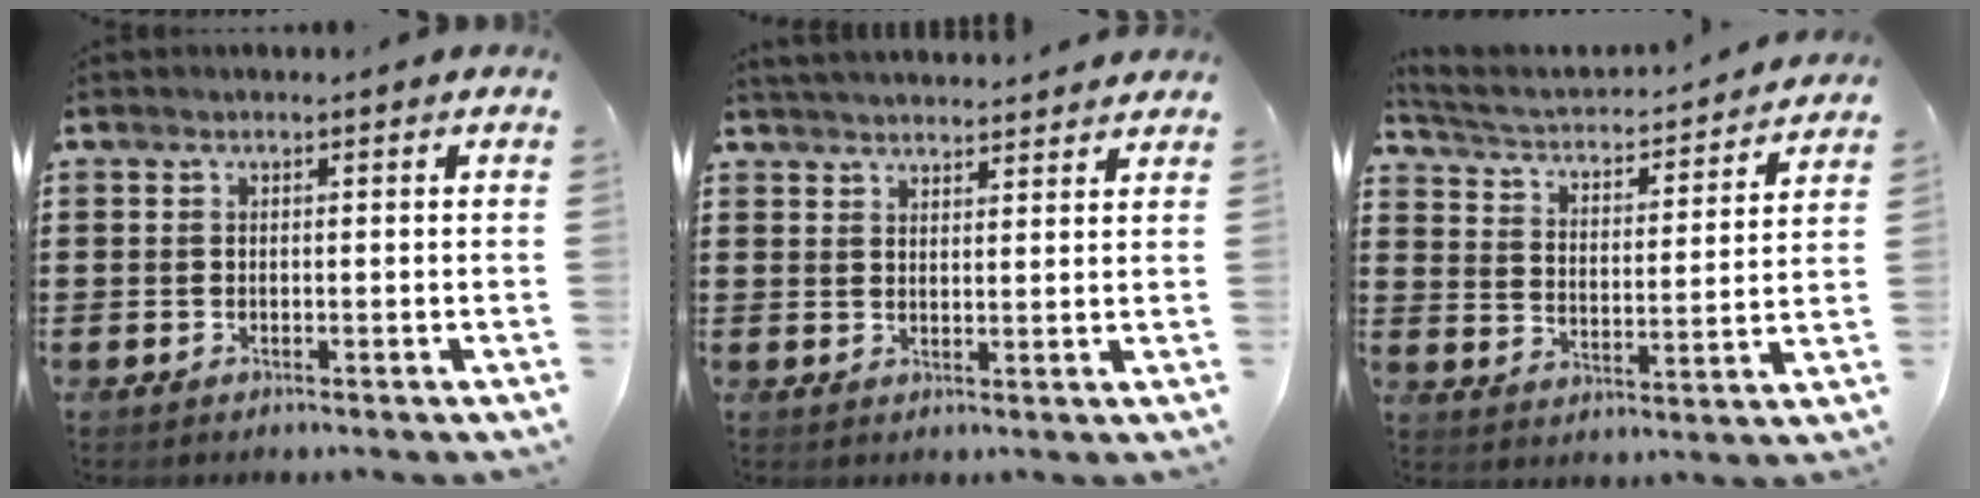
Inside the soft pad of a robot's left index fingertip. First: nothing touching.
{"total": 3.0, "force": [3.0, -0.1, 0.0], "torque": [-0.010, -0.010, 0.056]}
{"total": 2.2, "force": [2.0, 0.7, 0.7], "torque": [-0.033, -0.023, 0.021]}